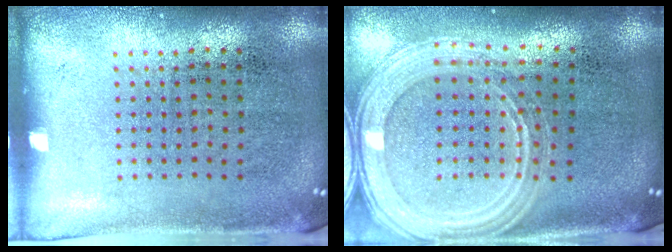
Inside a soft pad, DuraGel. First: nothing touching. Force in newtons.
{"total": 2.3, "press": 2.1, "slide": 1.0}